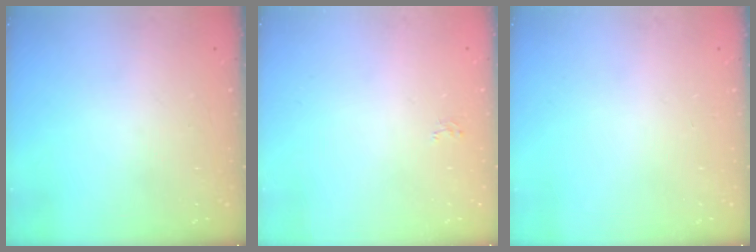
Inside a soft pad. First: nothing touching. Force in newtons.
{"total": 2.6, "press": 2.6, "slide": 0.2}
{"total": 0.0}